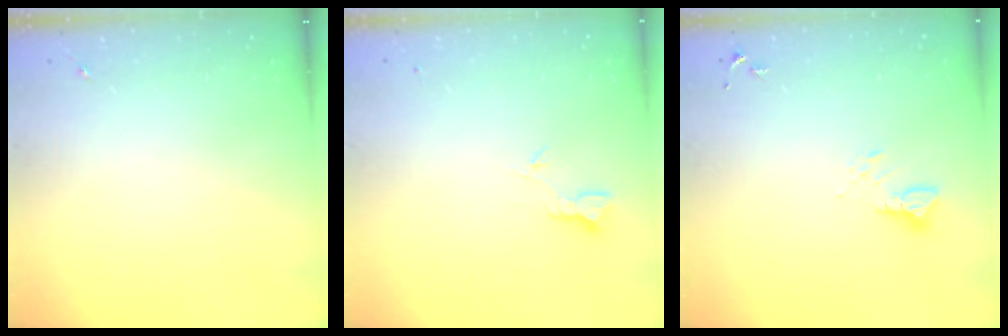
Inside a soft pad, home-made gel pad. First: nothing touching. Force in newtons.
{"total": 1.8, "press": 1.8, "slide": 0.0}
{"total": 3.7, "press": 3.7, "slide": 0.1}